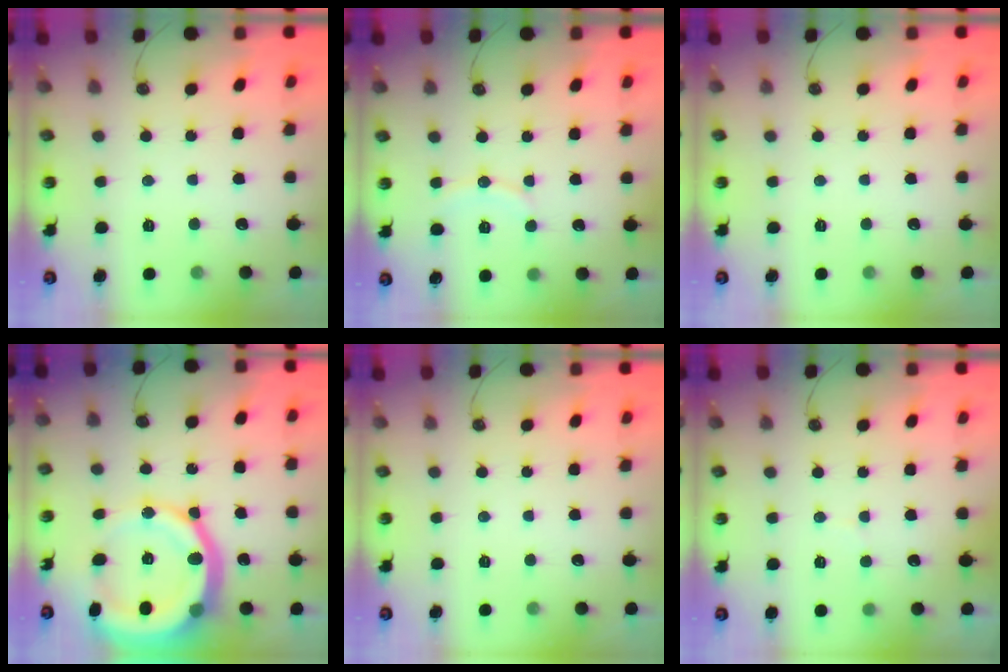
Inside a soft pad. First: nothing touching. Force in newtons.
{"total": 7.8, "press": 7.8, "slide": 0.7}
{"total": 0.0}
{"total": 20.8, "press": 20.6, "slide": 2.7}
{"total": 0.0}
{"total": 4.6, "press": 4.6, "slide": 0.4}